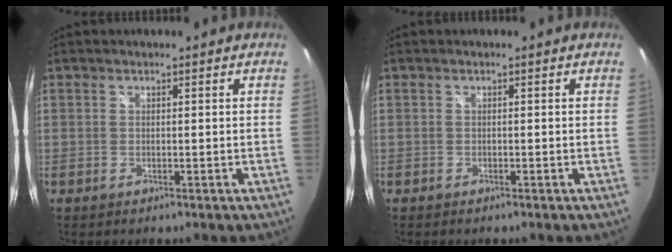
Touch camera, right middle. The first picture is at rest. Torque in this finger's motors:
{"motor_torque": [-0.45, 0.11, 0.00, -0.01]}